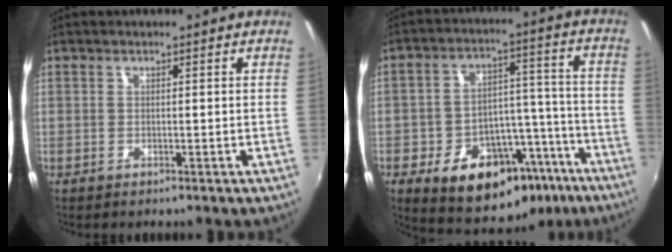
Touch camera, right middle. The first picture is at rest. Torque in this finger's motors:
{"motor_torque": [1.22, -0.92, 0.26, 0.11]}